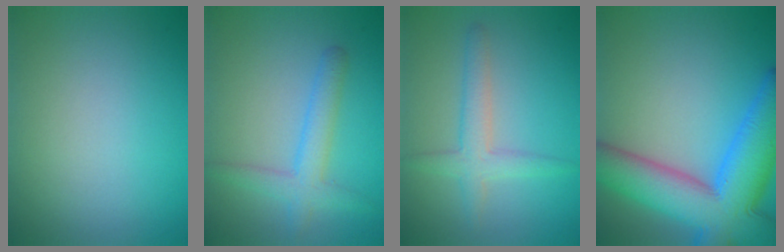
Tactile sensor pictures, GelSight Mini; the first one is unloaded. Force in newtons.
{"total": 3.1, "press": 3.1, "slide": 0.1}
{"total": 2.9, "press": 2.9, "slide": 0.2}
{"total": 12.5, "press": 12.5, "slide": 0.6}